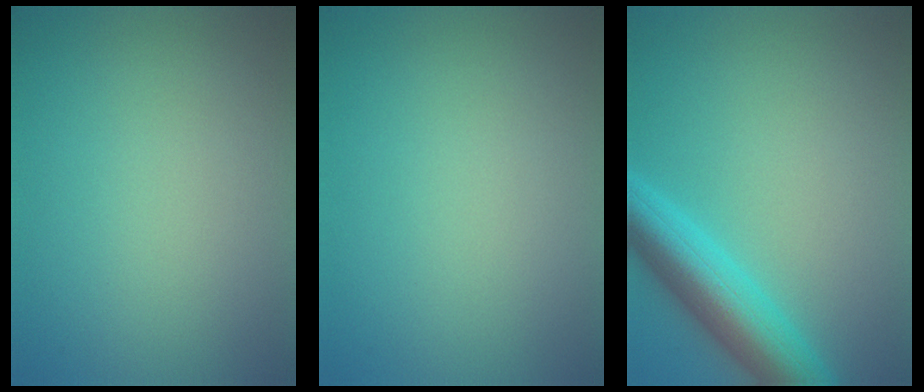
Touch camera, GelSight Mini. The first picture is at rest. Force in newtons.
{"total": 0.0}
{"total": 6.6, "press": 6.6, "slide": 0.2}